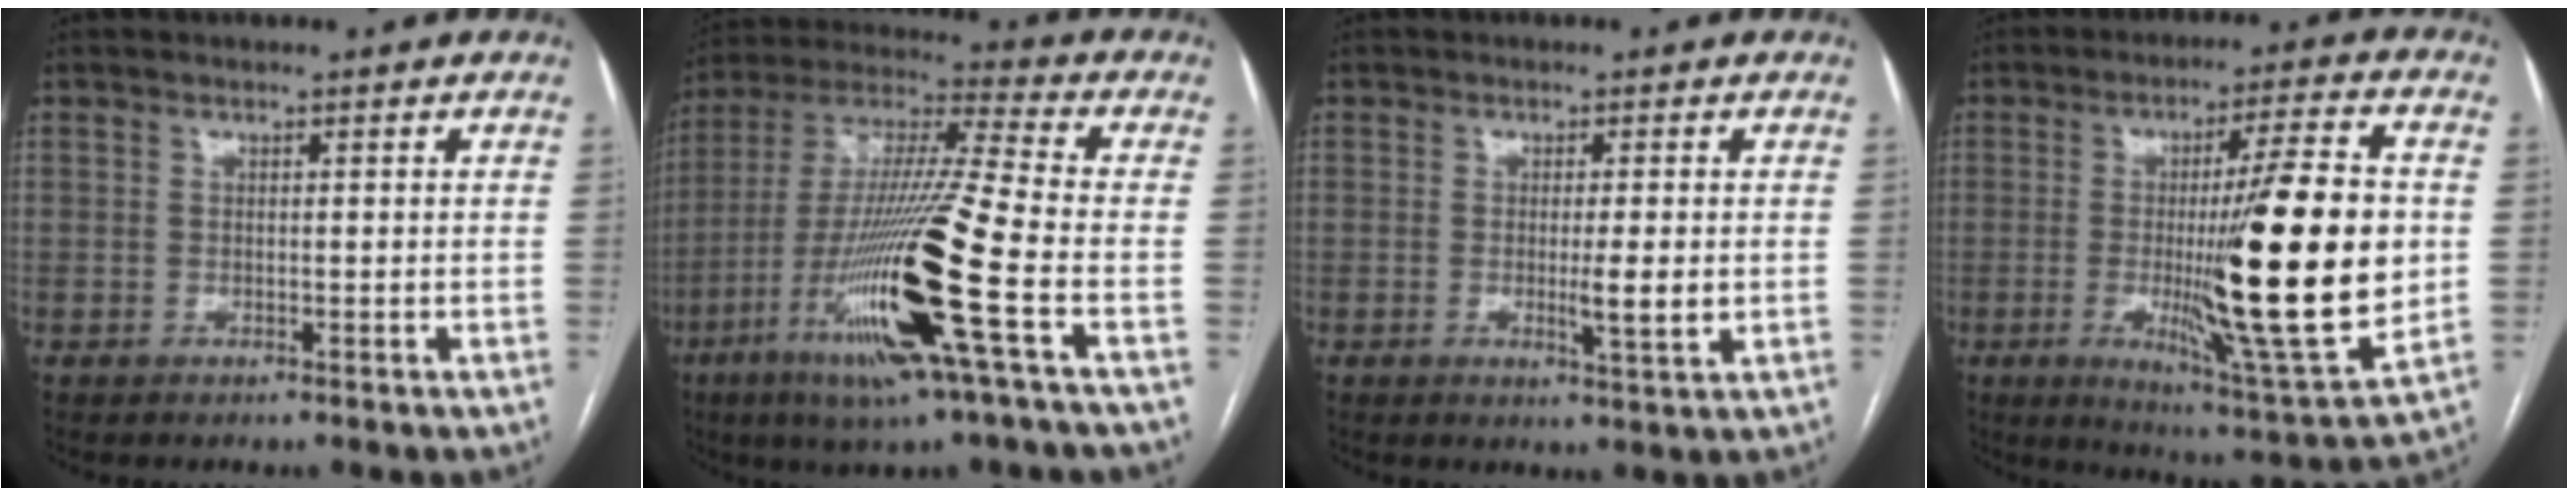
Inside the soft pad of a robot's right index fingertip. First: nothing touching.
{"total": 20.8, "force": [-7.5, -0.1, 19.4], "torque": [-0.396, -0.030, -0.146]}
{"total": 3.8, "force": [-0.5, 0.1, 3.8], "torque": [-0.062, -0.008, -0.007]}
{"total": 21.8, "force": [-1.1, 0.7, 21.8], "torque": [-0.332, -0.024, -0.017]}